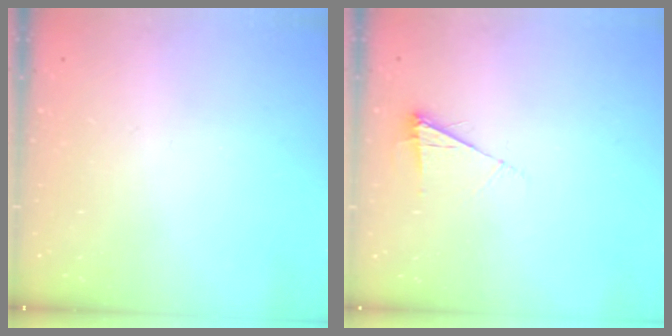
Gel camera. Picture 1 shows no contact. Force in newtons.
{"total": 5.4, "press": 5.4, "slide": 0.7}